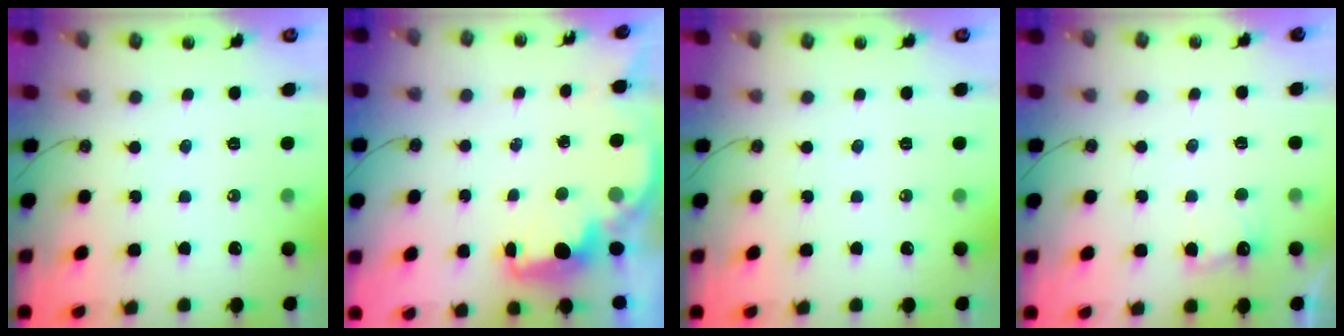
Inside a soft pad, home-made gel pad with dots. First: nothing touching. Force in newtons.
{"total": 2.8, "press": 2.6, "slide": 0.9}
{"total": 0.0}
{"total": 3.7, "press": 3.5, "slide": 1.0}